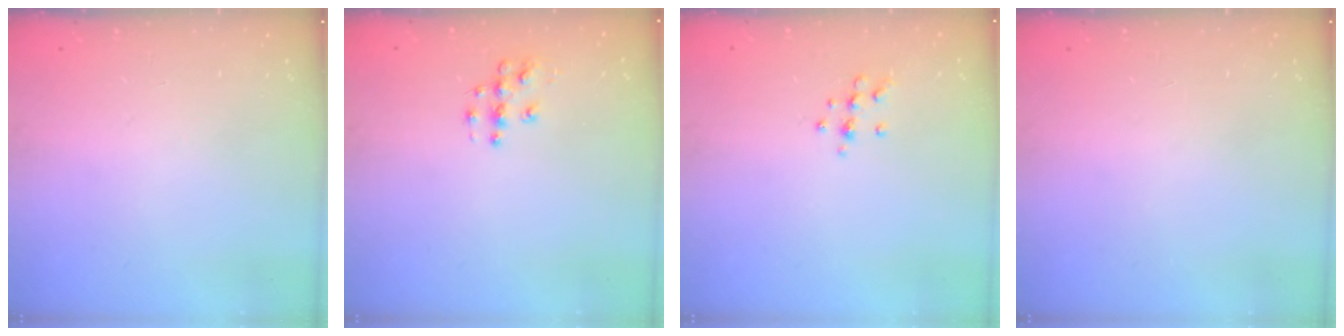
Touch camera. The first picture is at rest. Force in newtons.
{"total": 4.8, "press": 4.8, "slide": 0.3}
{"total": 7.1, "press": 7.0, "slide": 1.3}
{"total": 0.0}